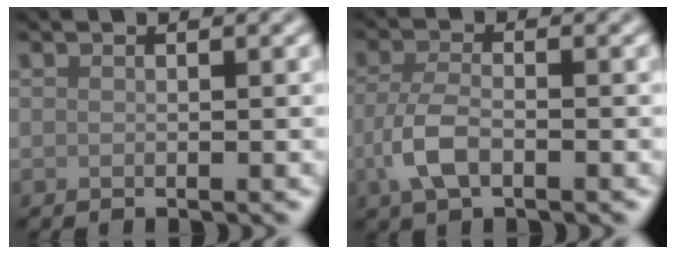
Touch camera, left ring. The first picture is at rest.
{"total": 3.4, "force": [-1.3, 1.6, 2.7], "torque": [-0.061, -0.002, -0.033]}